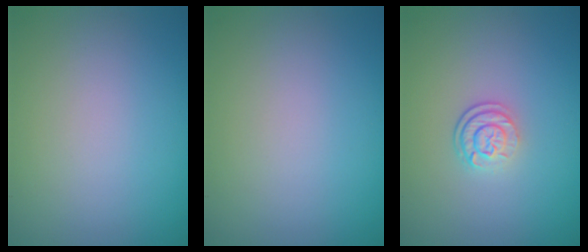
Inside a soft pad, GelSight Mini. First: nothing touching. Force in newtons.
{"total": 0.0}
{"total": 2.5, "press": 1.9, "slide": 1.7}